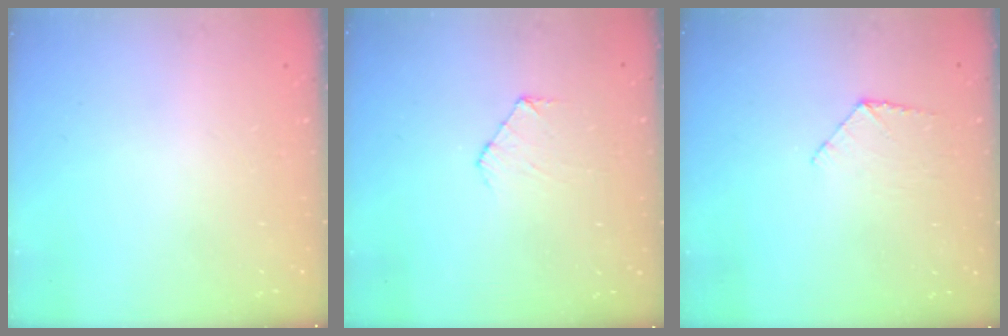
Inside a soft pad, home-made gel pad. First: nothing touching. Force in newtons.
{"total": 4.9, "press": 4.9, "slide": 0.3}
{"total": 6.1, "press": 6.1, "slide": 0.5}